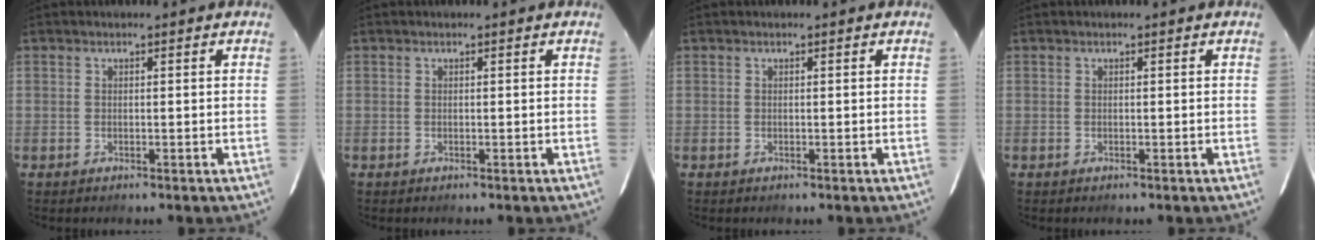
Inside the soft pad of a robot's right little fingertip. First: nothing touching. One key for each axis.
{"total": 0.0}
{"total": 0.0}
{"total": 0.0}